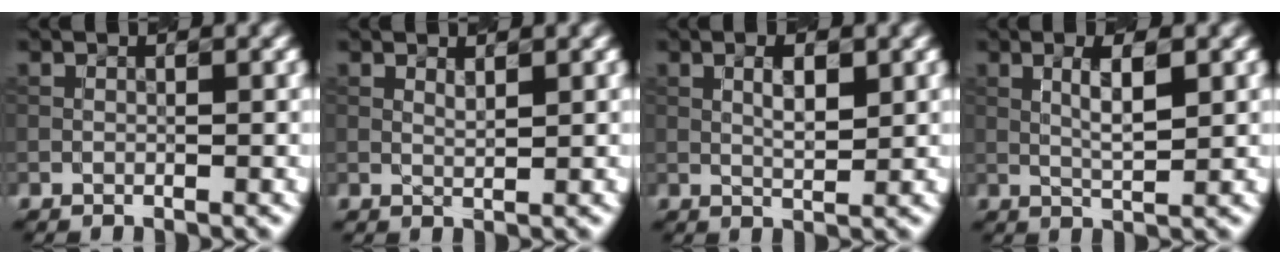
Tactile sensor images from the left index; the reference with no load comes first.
{"total": 0.8, "force": [0.6, 0.1, 0.5], "torque": [-0.010, -0.002, 0.012]}
{"total": 2.4, "force": [0.8, 0.7, 2.2], "torque": [-0.039, 0.001, 0.015]}
{"total": 3.0, "force": [0.9, 0.6, 2.8], "torque": [-0.051, 0.001, 0.017]}